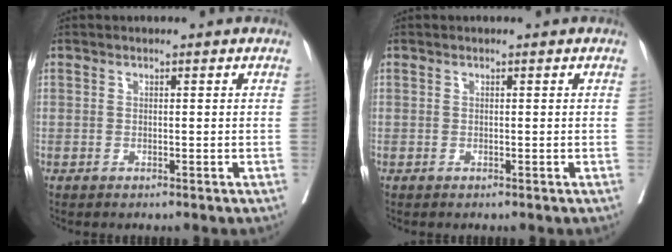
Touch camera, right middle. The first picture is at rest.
{"total": 0.0}